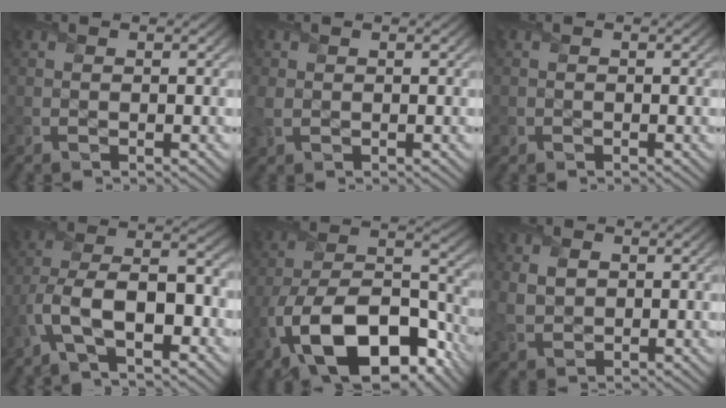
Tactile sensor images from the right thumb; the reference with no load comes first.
{"total": 3.1, "force": [0.1, 2.6, 1.8], "torque": [-0.062, -0.002, -0.002]}
{"total": 0.6, "force": [-0.3, 0.6, 0.0], "torque": [0.002, -0.005, -0.008]}
{"total": 10.9, "force": [-4.5, 5.0, 8.6], "torque": [-0.168, -0.004, -0.094]}
{"total": 17.2, "force": [-9.3, 8.7, 11.5], "torque": [-0.214, -0.030, -0.164]}
{"total": 4.4, "force": [0.7, 3.4, 2.7], "torque": [-0.070, 0.001, 0.013]}